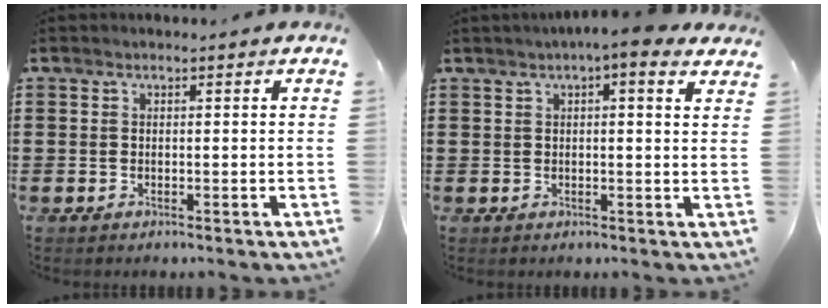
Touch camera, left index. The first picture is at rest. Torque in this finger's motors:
{"motor_torque": [2.14, 0.00, 1.05, 0.21]}